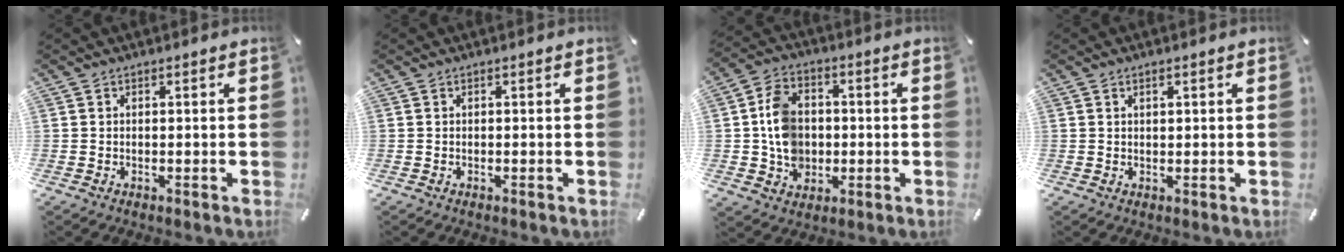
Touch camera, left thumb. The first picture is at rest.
{"total": 0.0}
{"total": 9.9, "force": [-0.3, 8.4, 5.3], "torque": [-0.108, 0.017, -0.001]}
{"total": 1.1, "force": [0.5, 0.5, 0.8], "torque": [-0.016, 0.003, 0.009]}